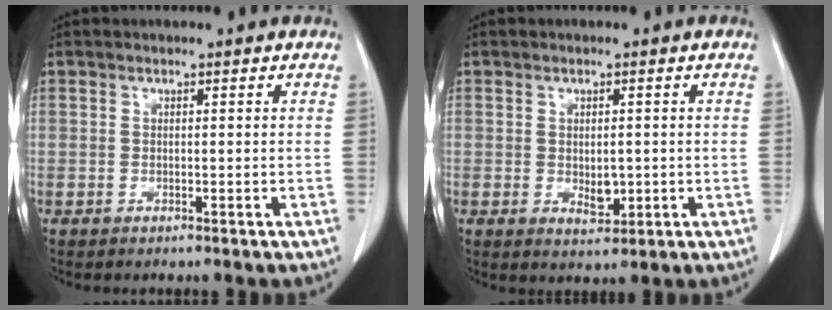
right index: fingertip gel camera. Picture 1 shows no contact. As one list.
[{"total": 3.0, "force": [-0.4, 1.7, 2.5], "torque": [-0.040, -0.005, 0.004]}]